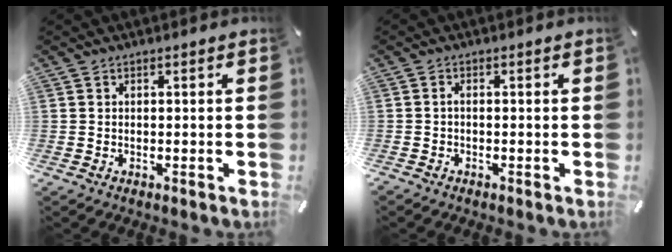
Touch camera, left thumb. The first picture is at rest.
{"total": 1.2, "force": [-0.5, 0.4, 1.0], "torque": [-0.020, 0.000, -0.010]}